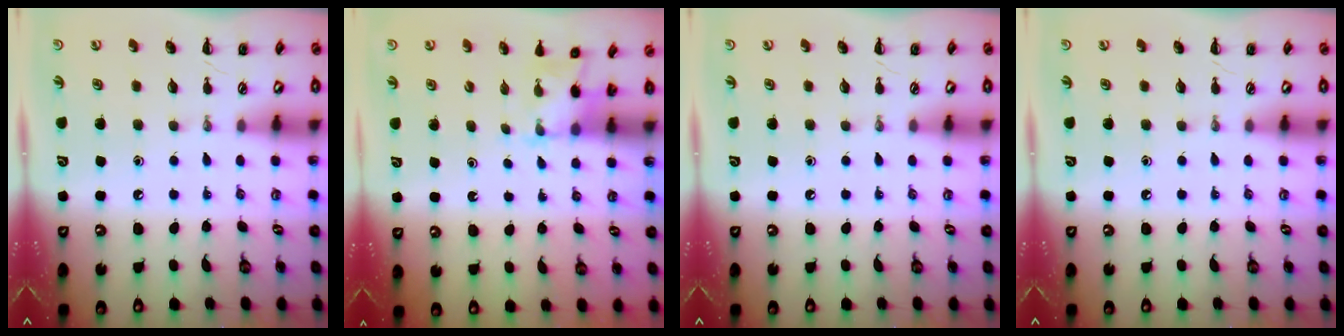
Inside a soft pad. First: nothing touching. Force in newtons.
{"total": 2.3, "press": 2.2, "slide": 0.7}
{"total": 0.0}
{"total": 0.0}